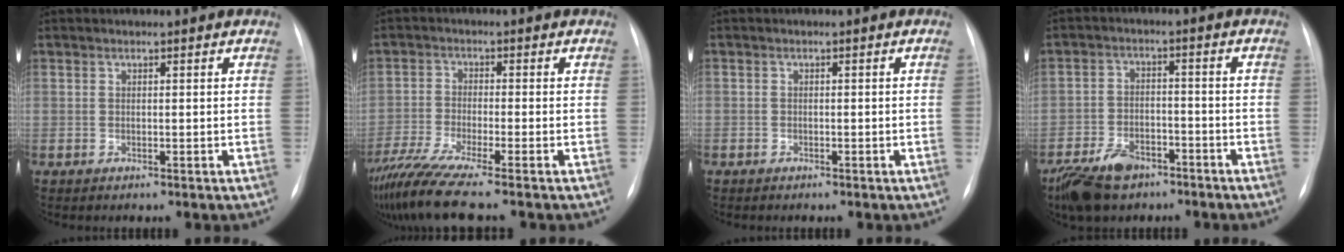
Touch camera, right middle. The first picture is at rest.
{"total": 9.6, "force": [-7.7, -1.0, 5.6], "torque": [-0.105, -0.030, -0.135]}
{"total": 0.5, "force": [-0.3, 0.0, 0.4], "torque": [-0.007, 0.005, -0.006]}
{"total": 9.1, "force": [-6.2, 4.9, 4.5], "torque": [-0.090, -0.006, -0.103]}